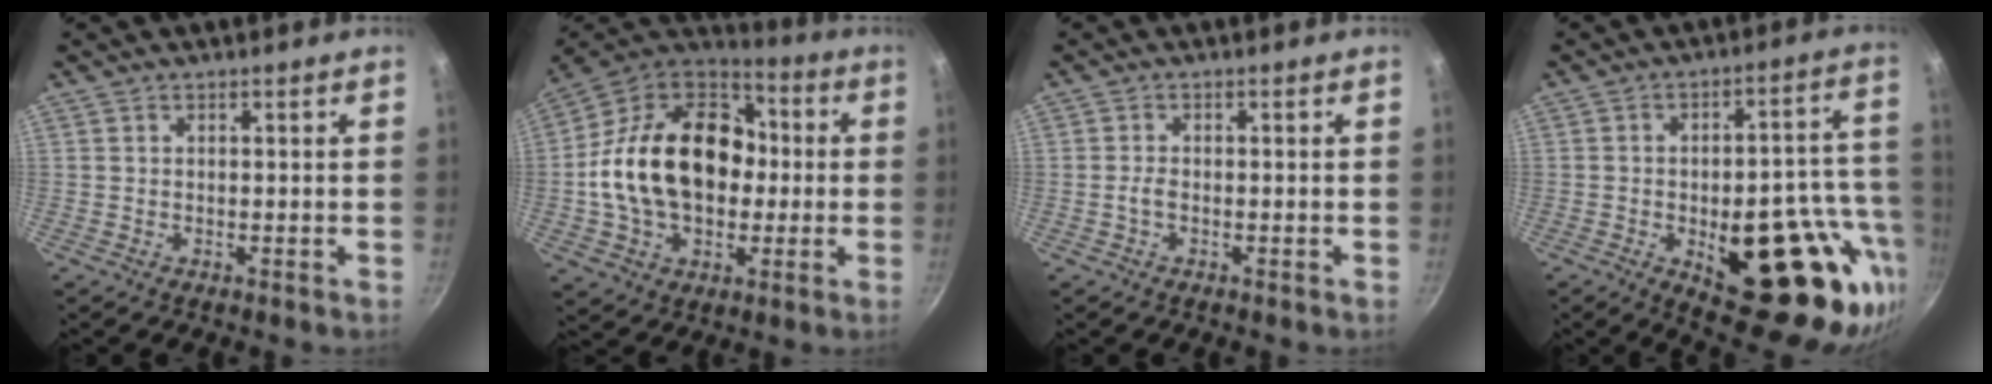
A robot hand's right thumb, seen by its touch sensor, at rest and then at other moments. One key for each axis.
{"total": 24.4, "fx": -0.2, "fy": 17.4, "fz": 17.2, "tx": -0.271, "ty": 0.047, "tz": -0.007}
{"total": 1.5, "fx": -0.5, "fy": 0.7, "fz": 1.2, "tx": -0.027, "ty": 0.007, "tz": -0.013}
{"total": 26.6, "fx": -8.9, "fy": 11.1, "fz": 22.4, "tx": -0.218, "ty": 0.019, "tz": -0.108}